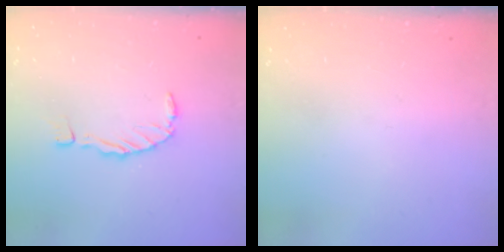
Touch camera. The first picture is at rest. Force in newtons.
{"total": 0.0}